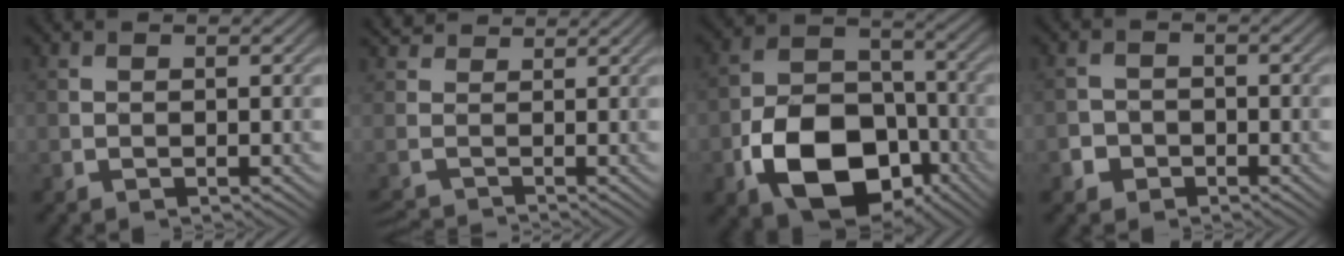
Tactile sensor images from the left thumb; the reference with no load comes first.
{"total": 2.2, "force": [0.0, 1.9, 1.2], "torque": [-0.038, -0.007, -0.014]}
{"total": 14.0, "force": [-6.0, 9.2, 8.6], "torque": [-0.177, -0.028, -0.109]}
{"total": 2.3, "force": [-1.3, 1.8, 0.5], "torque": [-0.002, 0.001, -0.028]}